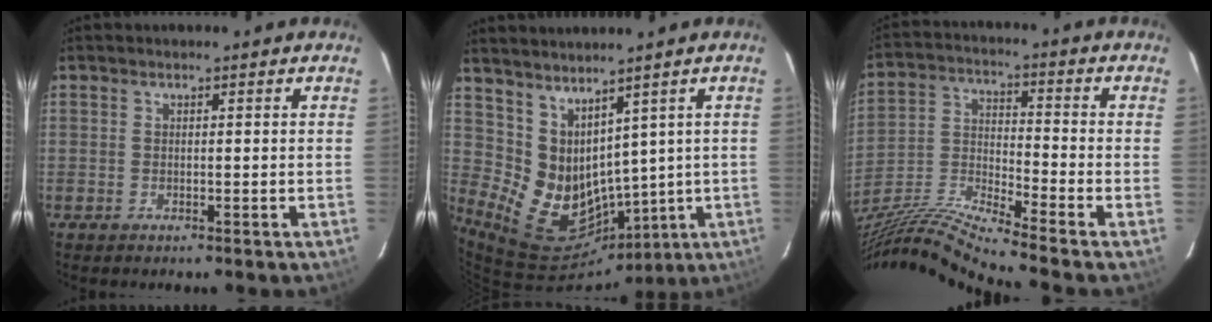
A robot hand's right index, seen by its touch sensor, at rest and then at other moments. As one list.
[{"total": 11.6, "force": [4.5, 8.3, 6.7], "torque": [-0.134, -0.011, 0.113]}, {"total": 17.5, "force": [-15.0, -1.6, 8.9], "torque": [-0.178, -0.042, -0.287]}]